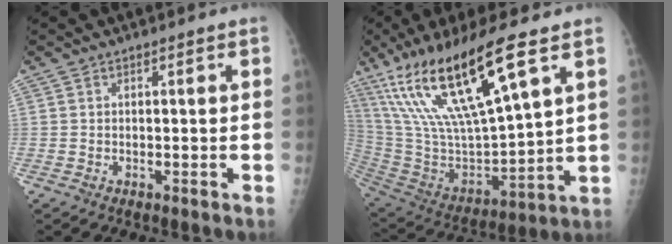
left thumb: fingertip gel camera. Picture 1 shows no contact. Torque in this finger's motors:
{"motor_torque": [1.10, 1.06, 1.66, -1.11, 0.80]}